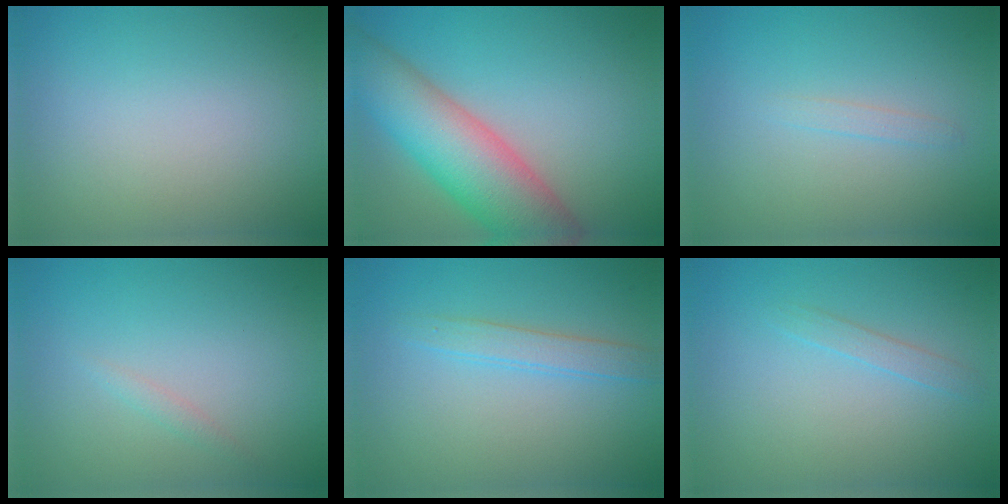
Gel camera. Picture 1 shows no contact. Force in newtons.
{"total": 9.9, "press": 9.9, "slide": 0.5}
{"total": 0.8, "press": 0.8, "slide": 0.0}
{"total": 0.7, "press": 0.7, "slide": 0.1}
{"total": 2.0, "press": 2.0, "slide": 0.1}
{"total": 1.1, "press": 1.1, "slide": 0.0}